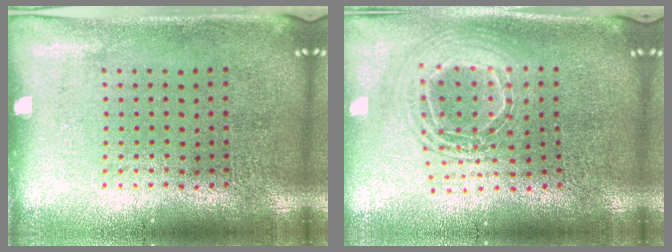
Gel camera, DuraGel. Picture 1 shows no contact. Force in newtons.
{"total": 1.9, "press": 1.5, "slide": 1.2}